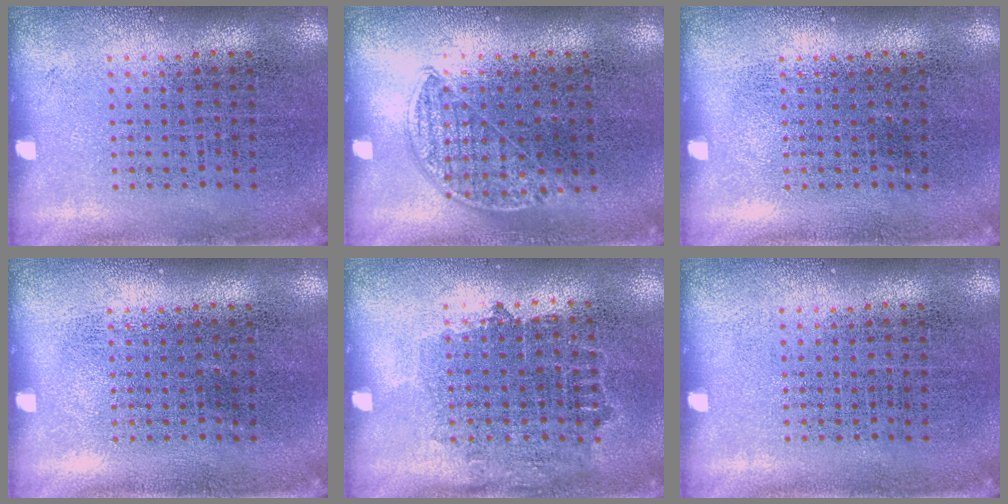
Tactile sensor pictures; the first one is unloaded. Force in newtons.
{"total": 0.8, "press": 0.6, "slide": 0.4}
{"total": 0.0}
{"total": 0.0}
{"total": 0.8, "press": 0.7, "slide": 0.3}
{"total": 0.0}